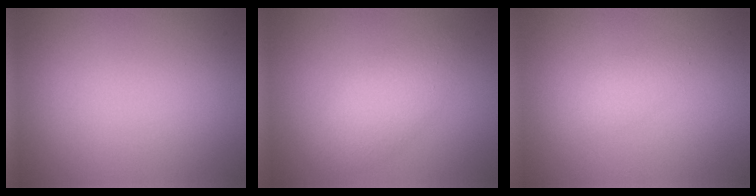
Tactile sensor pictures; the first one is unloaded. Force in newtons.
{"total": 3.1, "press": 3.1, "slide": 0.1}
{"total": 1.4, "press": 1.3, "slide": 0.1}